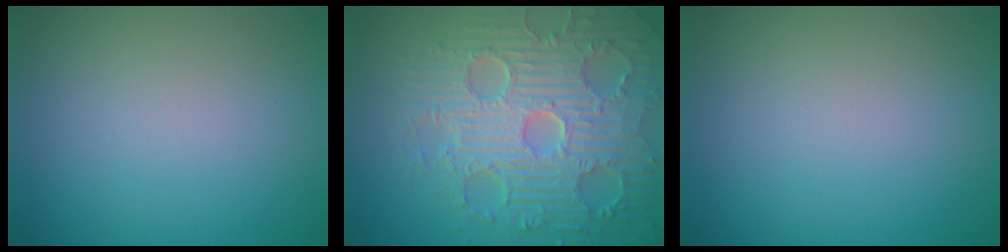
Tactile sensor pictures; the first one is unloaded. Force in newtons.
{"total": 9.3, "press": 6.7, "slide": 6.4}
{"total": 0.0}